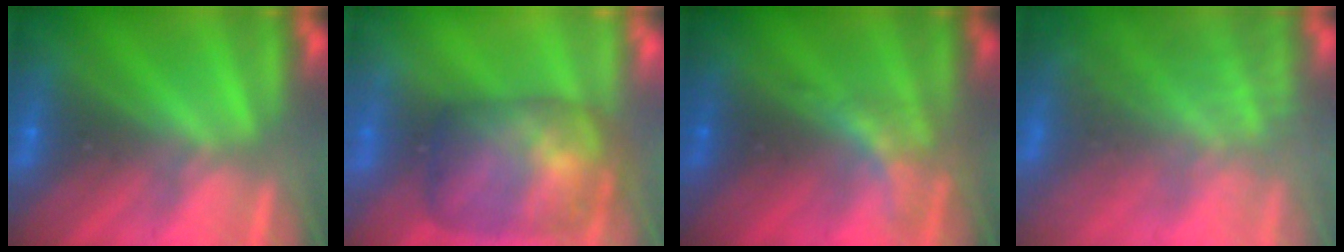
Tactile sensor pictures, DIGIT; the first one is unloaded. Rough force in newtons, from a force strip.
{"total": 5.7}
{"total": 2.2}
{"total": 7.4}